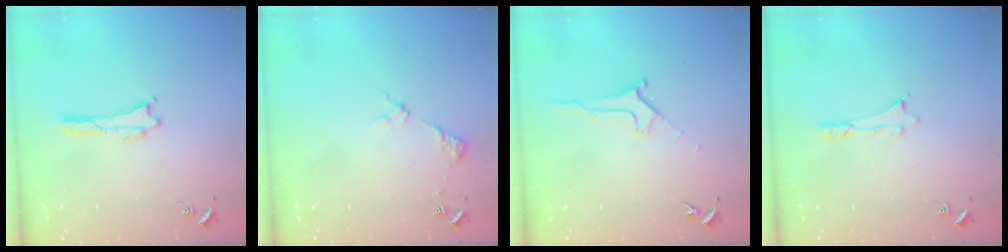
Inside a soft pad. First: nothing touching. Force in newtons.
{"total": 2.9, "press": 2.9, "slide": 0.4}
{"total": 1.8, "press": 1.7, "slide": 0.2}
{"total": 0.6, "press": 0.5, "slide": 0.2}